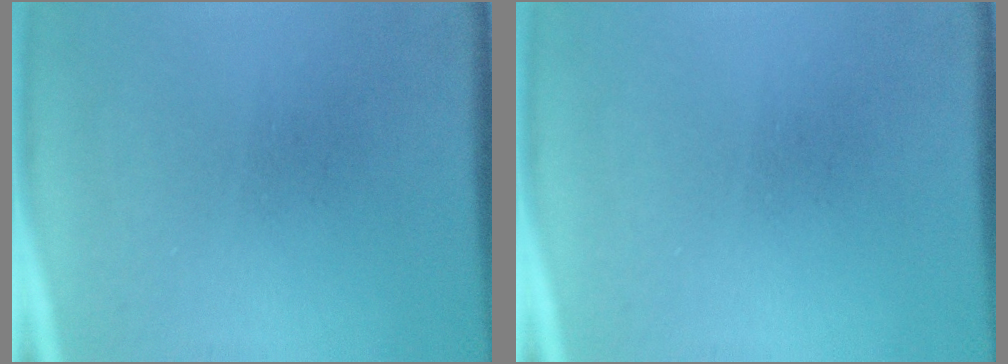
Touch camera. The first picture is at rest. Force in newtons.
{"total": 0.0}